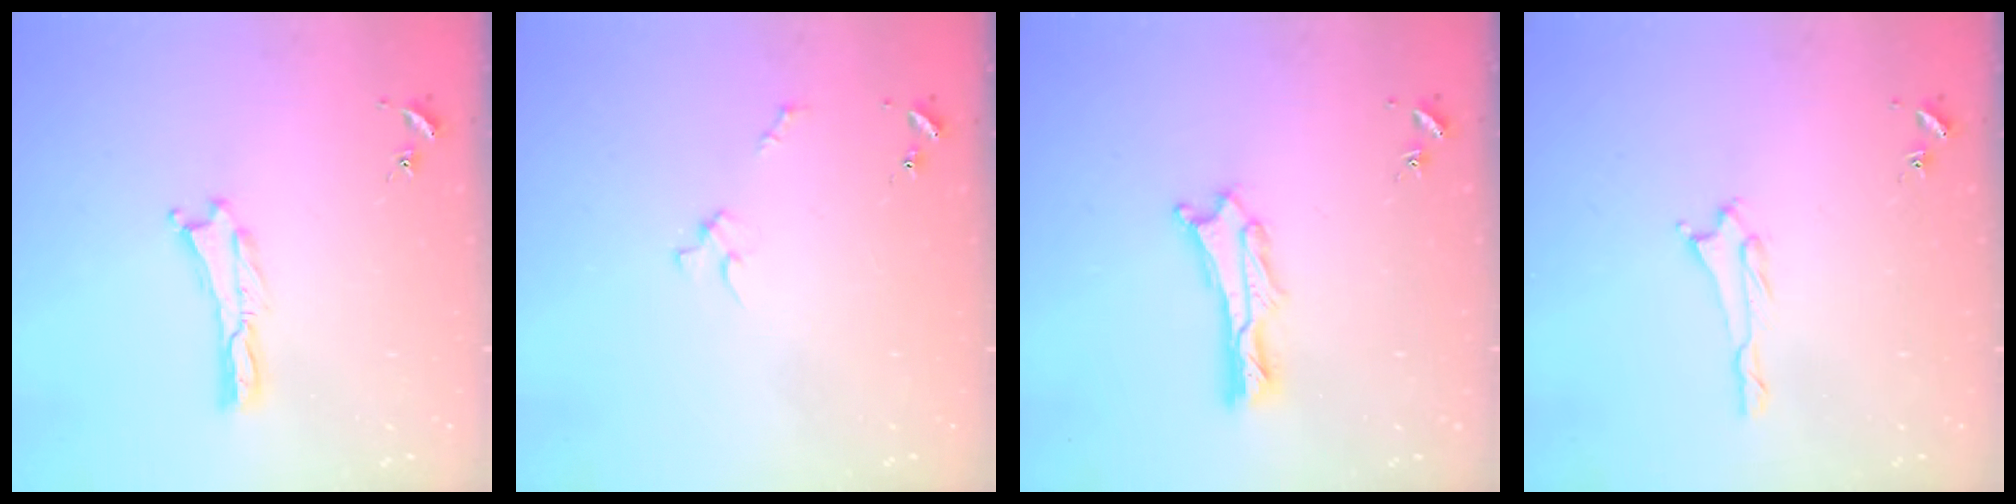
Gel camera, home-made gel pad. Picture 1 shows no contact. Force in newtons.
{"total": 2.0, "press": 2.0, "slide": 0.2}
{"total": 1.1, "press": 1.1, "slide": 0.2}
{"total": 1.3, "press": 1.3, "slide": 0.1}